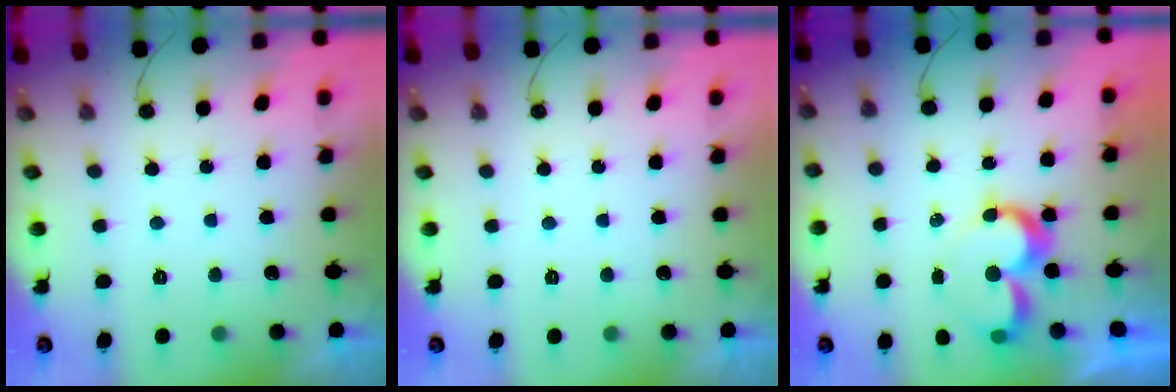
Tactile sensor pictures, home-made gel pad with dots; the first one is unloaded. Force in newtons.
{"total": 1.7, "press": 1.7, "slide": 0.1}
{"total": 8.8, "press": 8.8, "slide": 0.8}